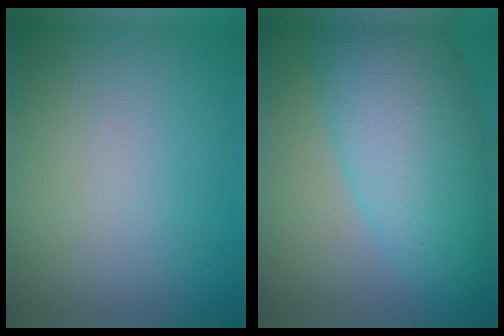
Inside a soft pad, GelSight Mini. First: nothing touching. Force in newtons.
{"total": 9.9, "press": 9.9, "slide": 0.2}